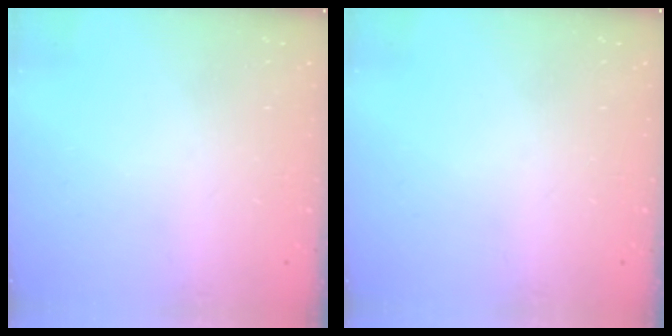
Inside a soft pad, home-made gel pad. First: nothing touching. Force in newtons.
{"total": 0.0}